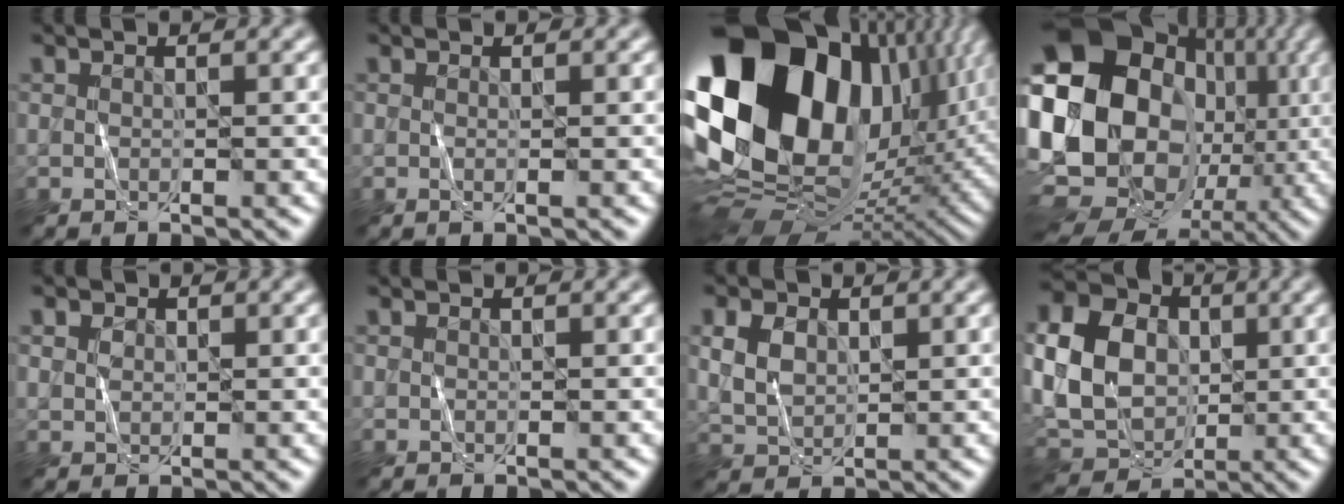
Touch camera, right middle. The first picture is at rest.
{"total": 0.6, "force": [-0.1, 0.1, 0.6], "torque": [-0.009, -0.001, -0.002]}
{"total": 22.8, "force": [6.1, 15.1, 15.9], "torque": [-0.357, 0.004, 0.107]}
{"total": 22.5, "force": [-0.1, 18.8, 12.4], "torque": [-0.230, 0.016, -0.040]}
{"total": 1.2, "force": [0.5, 1.0, 0.4], "torque": [-0.008, 0.002, 0.009]}
{"total": 0.0}
{"total": 3.2, "force": [1.1, 2.3, 2.0], "torque": [-0.051, 0.002, 0.022]}
{"total": 9.7, "force": [0.7, 7.5, 6.1], "torque": [-0.149, 0.008, 0.003]}